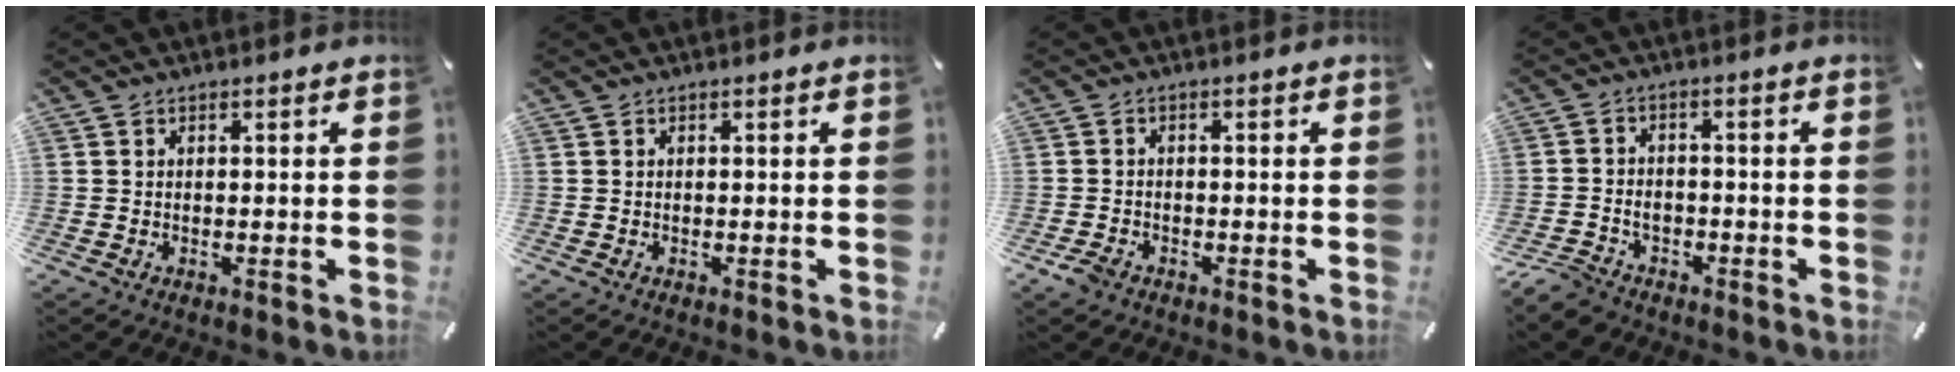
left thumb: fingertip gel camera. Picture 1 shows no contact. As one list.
[{"total": 0.0}, {"total": 2.4, "force": [-1.6, 1.5, 1.0], "torque": [-0.025, 0.005, -0.032]}, {"total": 4.7, "force": [-3.3, 3.1, 1.3], "torque": [-0.038, 0.011, -0.067]}]